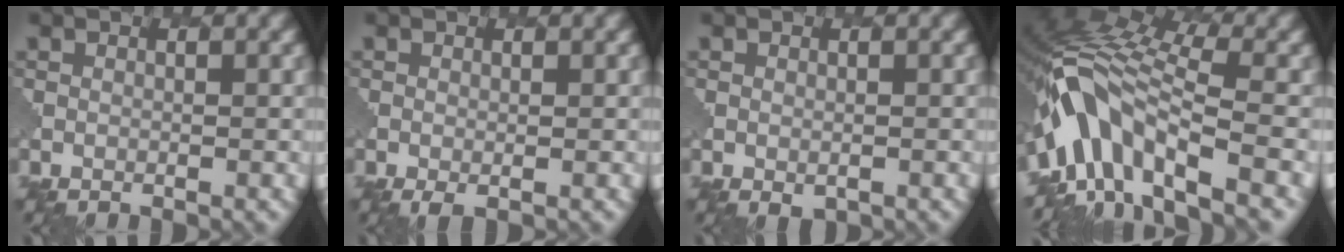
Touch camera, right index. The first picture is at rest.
{"total": 0.8, "force": [-0.2, 0.3, 0.7], "torque": [-0.014, -0.005, -0.003]}
{"total": 0.8, "force": [-0.1, 0.7, 0.5], "torque": [-0.007, -0.008, 0.003]}
{"total": 9.3, "force": [-4.3, 4.5, 6.9], "torque": [-0.114, 0.012, -0.089]}